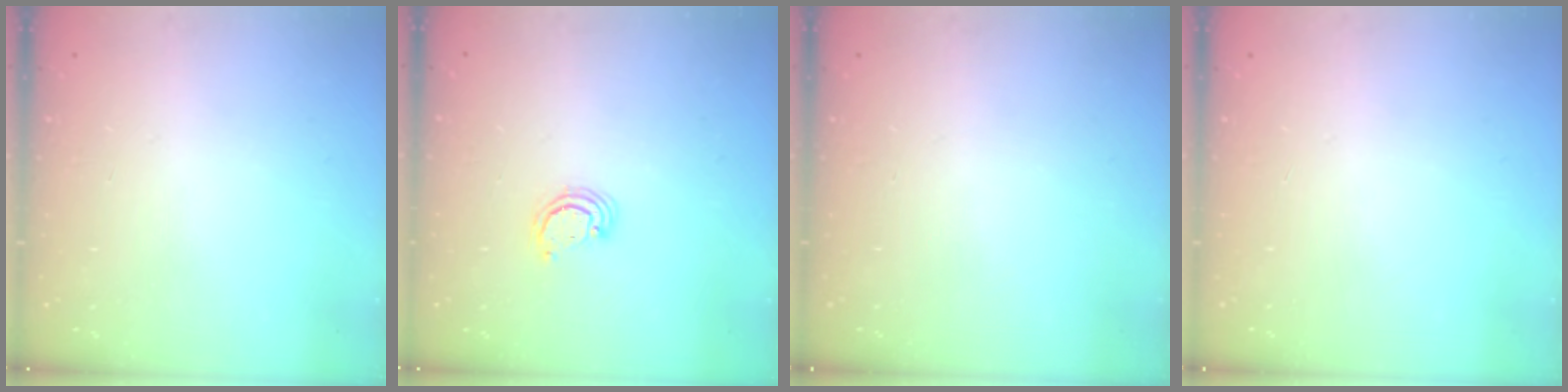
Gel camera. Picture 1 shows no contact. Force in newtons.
{"total": 2.6, "press": 2.5, "slide": 0.3}
{"total": 0.0}
{"total": 0.0}